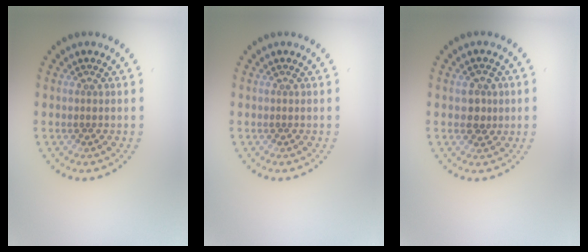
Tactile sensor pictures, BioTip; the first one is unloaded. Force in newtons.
{"total": 0.0}
{"total": 2.1, "press": 2.0, "slide": 0.5}